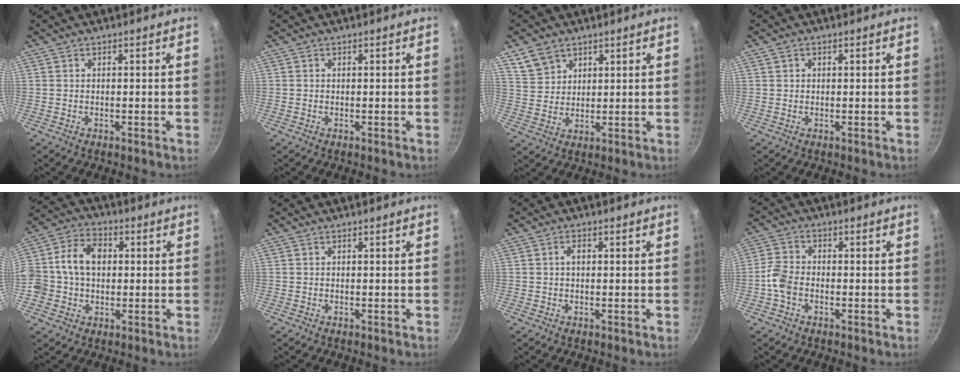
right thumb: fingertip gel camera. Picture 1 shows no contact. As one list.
[{"total": 0.0}, {"total": 6.3, "force": [3.9, 4.4, 2.1], "torque": [-0.022, -0.004, 0.085]}, {"total": 1.0, "force": [0.4, 0.9, 0.4], "torque": [-0.005, 0.005, 0.005]}, {"total": 11.8, "force": [0.9, 8.9, 7.7], "torque": [-0.119, 0.020, -0.003]}, {"total": 0.0}, {"total": 1.8, "force": [0.3, 1.1, 1.4], "torque": [-0.020, 0.007, 0.003]}, {"total": 4.8, "force": [-1.6, 3.2, 3.1], "torque": [-0.068, 0.018, -0.042]}]